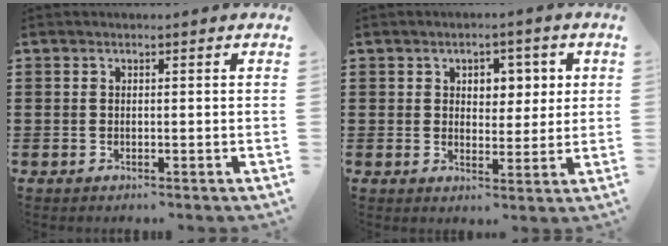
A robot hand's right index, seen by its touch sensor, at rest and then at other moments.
{"total": 3.9, "force": [1.5, 2.9, 2.1], "torque": [-0.028, 0.004, 0.017]}